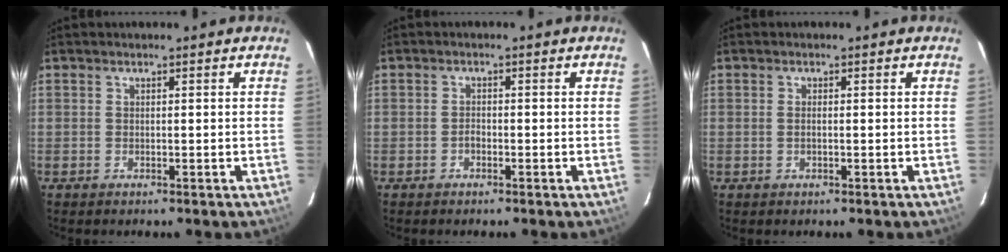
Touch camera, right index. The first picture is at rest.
{"total": 0.9, "force": [-0.7, 0.5, 0.4], "torque": [-0.009, 0.003, -0.015]}
{"total": 0.8, "force": [-0.1, 0.2, 0.7], "torque": [-0.017, 0.001, -0.004]}